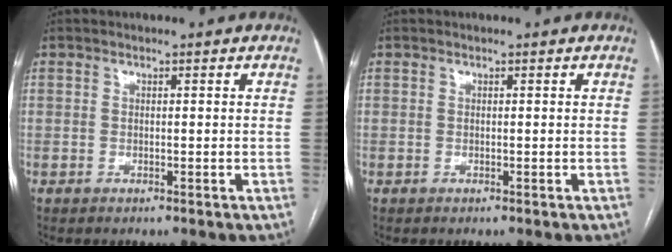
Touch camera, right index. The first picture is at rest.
{"total": 0.0}